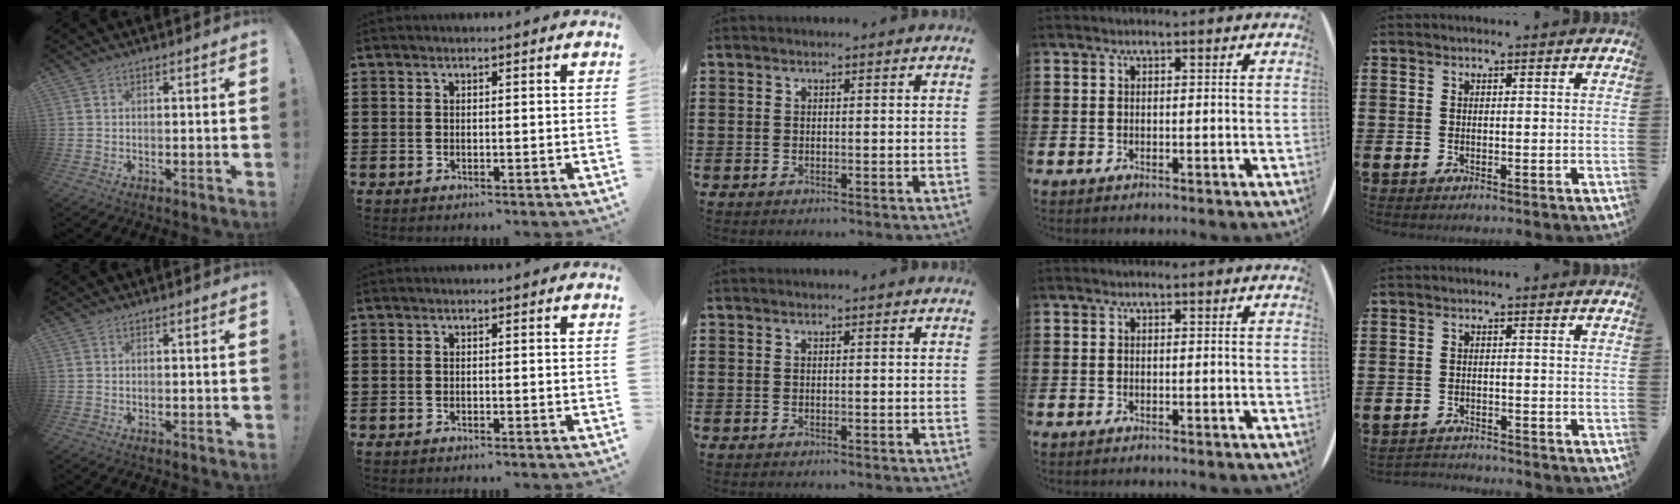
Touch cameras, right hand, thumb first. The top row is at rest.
{"little": {"total": 2.0, "force": [-2.0, 0.1, -0.3], "torque": [-0.002, 0.002, -0.044]}}